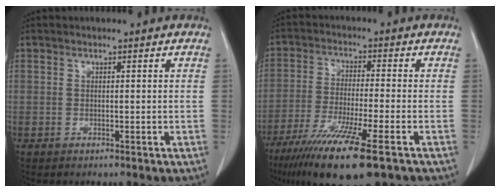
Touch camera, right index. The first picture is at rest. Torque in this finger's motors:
{"motor_torque": [1.57, -0.56, 0.50, 0.21]}